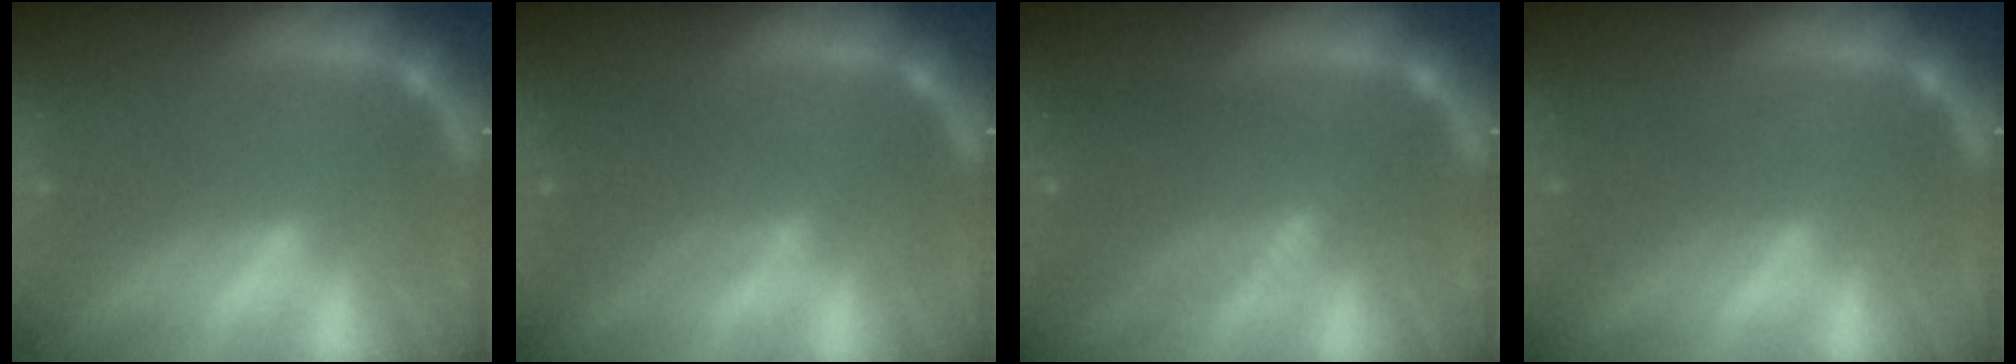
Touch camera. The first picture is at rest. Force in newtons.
{"total": 3.6}
{"total": 6.0}
{"total": 2.0}